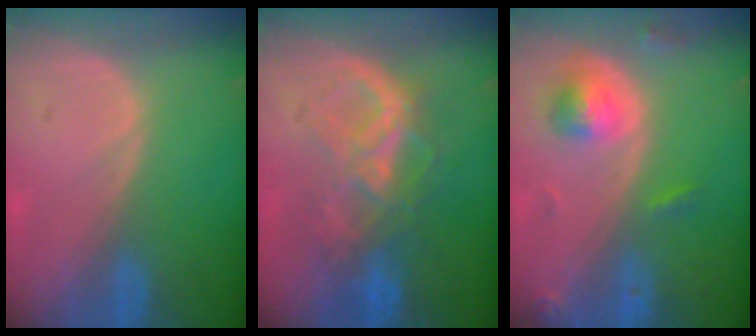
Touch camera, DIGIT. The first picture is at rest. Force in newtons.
{"total": 7.9, "press": 7.6, "slide": 2.3}
{"total": 4.8, "press": 4.6, "slide": 1.1}